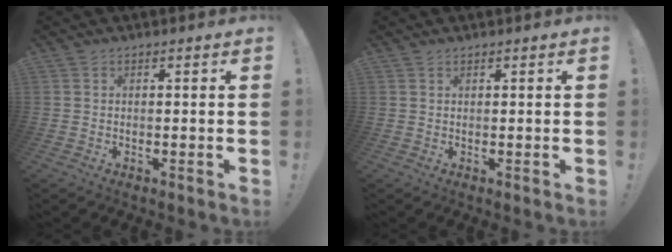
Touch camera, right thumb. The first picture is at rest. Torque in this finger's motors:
{"motor_torque": [-0.12, 0.22, -0.04, -0.11, 0.05]}